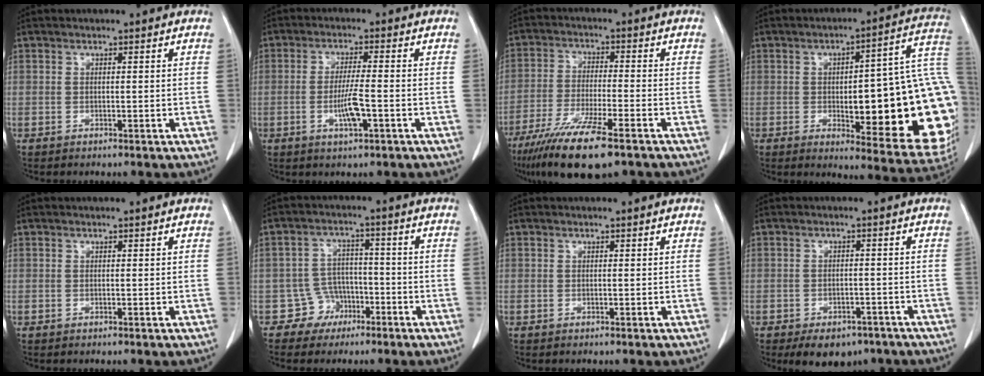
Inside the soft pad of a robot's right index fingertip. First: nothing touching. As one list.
[{"total": 2.8, "force": [-0.8, 0.0, 2.6], "torque": [-0.055, -0.005, -0.017]}, {"total": 13.3, "force": [-8.8, 1.5, 9.8], "torque": [-0.182, -0.038, -0.151]}, {"total": 26.8, "force": [-3.0, 6.2, 25.9], "torque": [-0.233, 0.023, -0.025]}, {"total": 0.0}, {"total": 5.0, "force": [-2.8, 4.1, -0.2], "torque": [0.014, 0.016, -0.043]}, {"total": 0.0}, {"total": 7.1, "force": [-5.2, 4.0, 2.7], "torque": [-0.027, 0.003, -0.068]}]